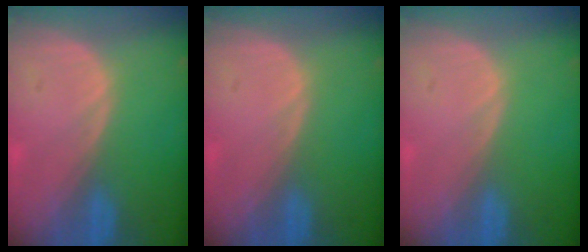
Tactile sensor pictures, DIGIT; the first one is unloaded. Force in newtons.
{"total": 0.0}
{"total": 0.0}